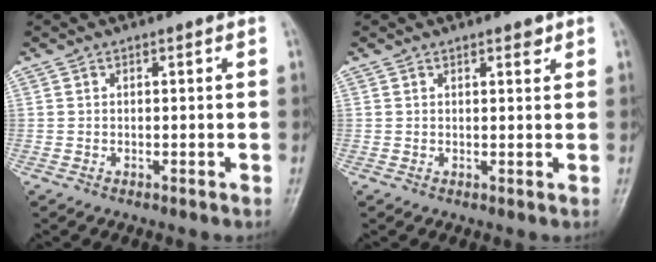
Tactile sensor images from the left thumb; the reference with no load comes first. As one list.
[{"total": 1.7, "force": [1.2, 0.7, 1.1], "torque": [-0.006, -0.005, 0.014]}]